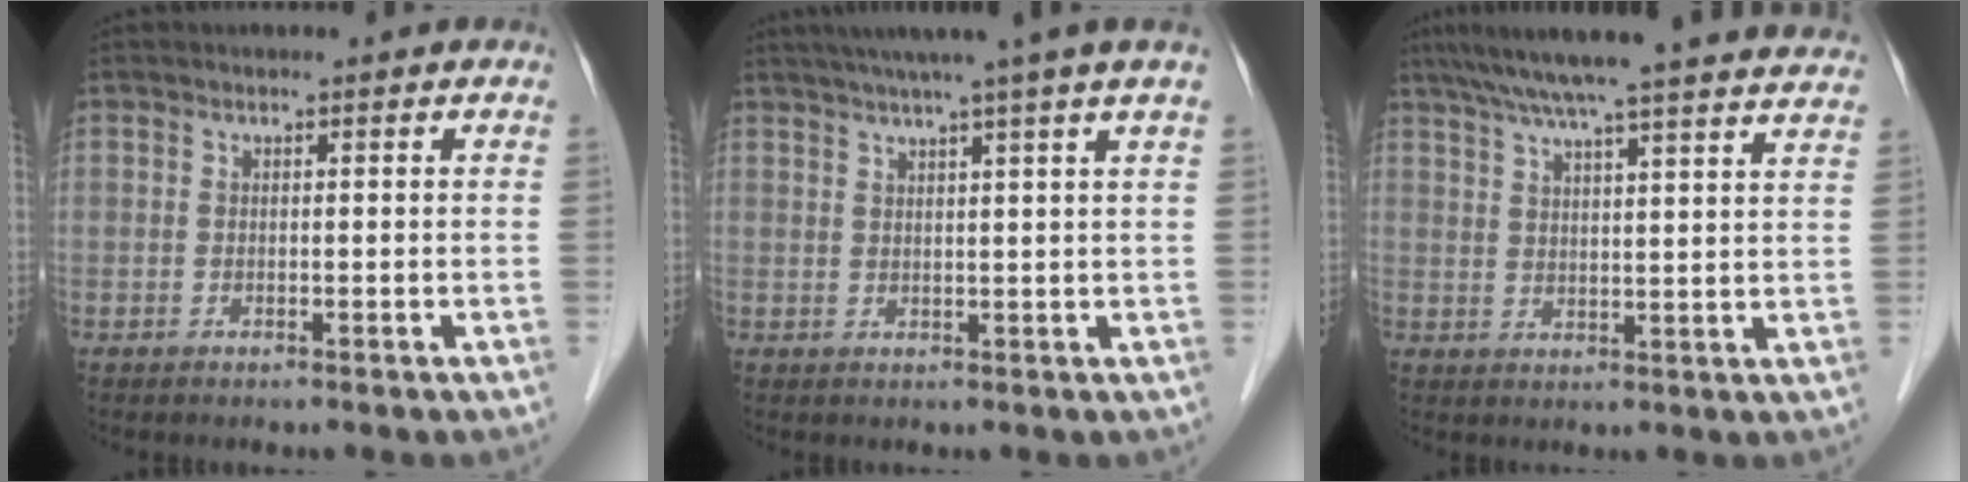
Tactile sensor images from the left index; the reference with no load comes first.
{"total": 8.8, "force": [6.7, -1.9, 5.4], "torque": [-0.076, 0.021, 0.080]}
{"total": 25.4, "force": [22.8, 1.2, 11.1], "torque": [-0.178, 0.002, 0.287]}